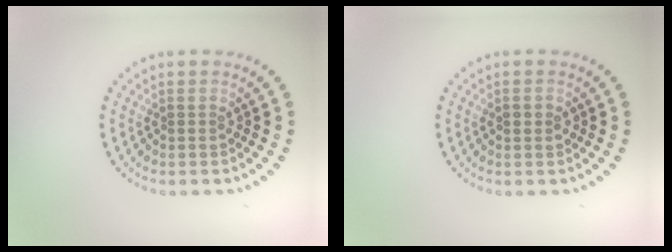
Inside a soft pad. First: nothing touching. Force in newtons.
{"total": 1.3, "press": 1.3, "slide": 0.2}